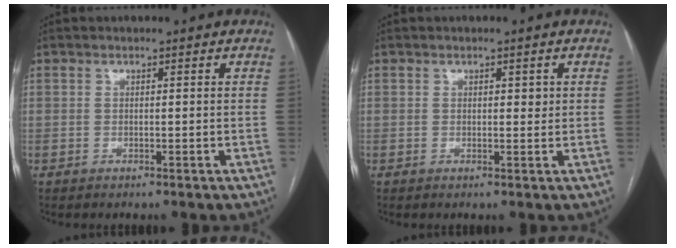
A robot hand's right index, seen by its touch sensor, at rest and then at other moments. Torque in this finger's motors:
{"motor_torque": [0.01, 0.08, 0.02, 0.00]}